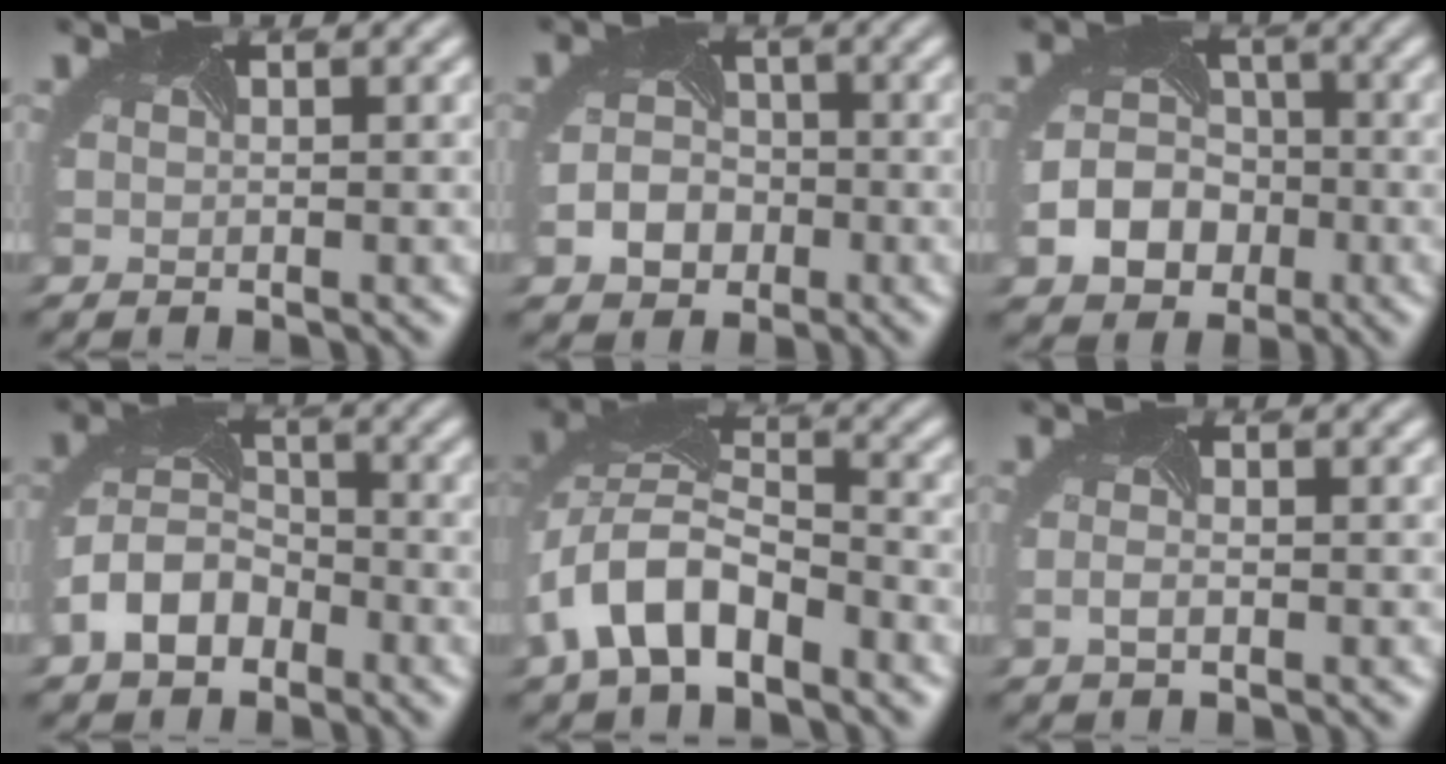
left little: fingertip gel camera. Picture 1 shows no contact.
{"total": 3.0, "force": [-1.3, 2.6, 0.8], "torque": [-0.022, -0.001, -0.031]}
{"total": 5.2, "force": [-2.0, 4.4, 2.0], "torque": [-0.043, -0.002, -0.038]}
{"total": 4.7, "force": [-2.6, 3.4, 2.1], "torque": [-0.050, 0.005, -0.059]}
{"total": 7.1, "force": [-3.7, 4.0, 4.6], "torque": [-0.097, 0.007, -0.079]}
{"total": 0.7, "force": [-0.4, 0.3, 0.4], "torque": [-0.015, 0.000, -0.008]}